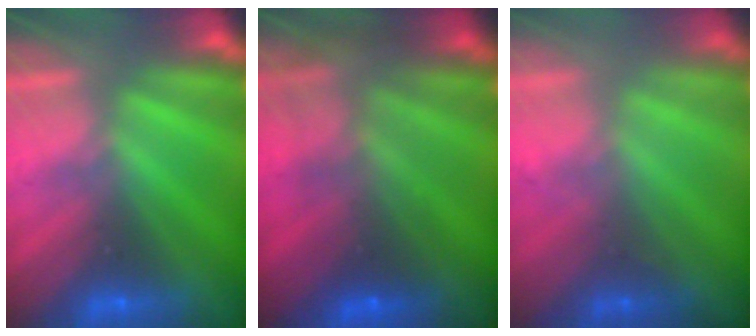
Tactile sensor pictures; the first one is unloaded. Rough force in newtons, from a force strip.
{"total": 7.1}
{"total": 1.1}